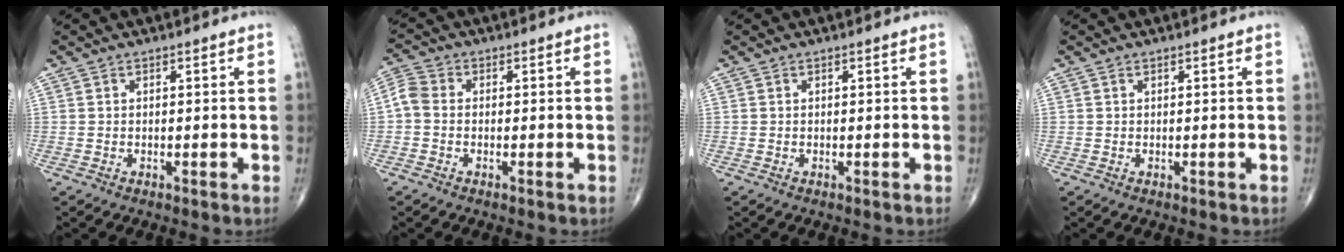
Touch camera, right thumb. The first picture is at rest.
{"total": 3.9, "force": [-0.5, 2.9, 2.6], "torque": [-0.055, 0.010, -0.023]}
{"total": 0.0}
{"total": 0.0}